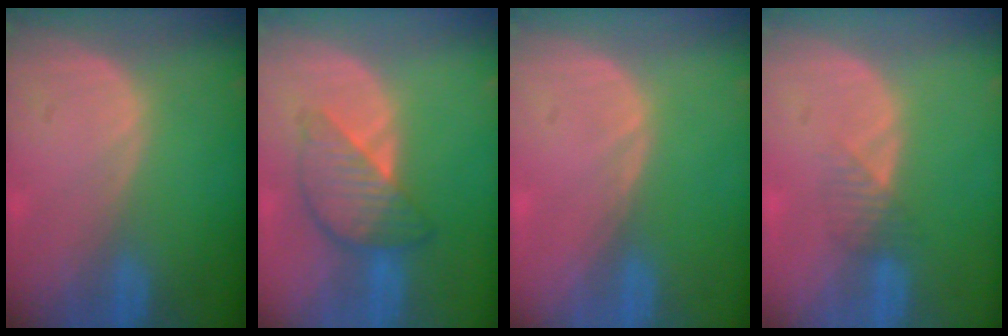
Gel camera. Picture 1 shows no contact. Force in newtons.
{"total": 6.3, "press": 6.3, "slide": 0.3}
{"total": 0.6, "press": 0.4, "slide": 0.4}
{"total": 2.3, "press": 2.1, "slide": 1.0}